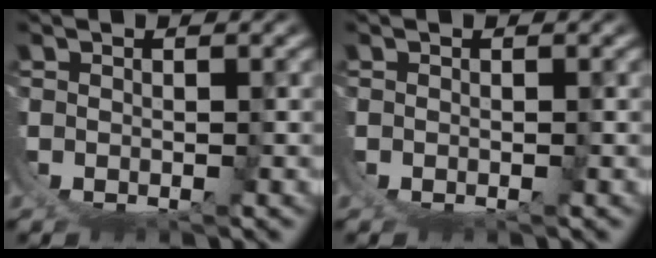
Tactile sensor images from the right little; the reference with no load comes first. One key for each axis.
{"total": 0.0}